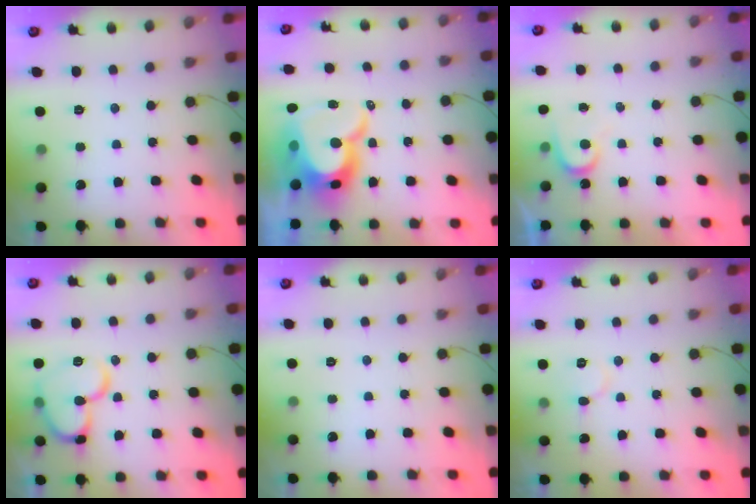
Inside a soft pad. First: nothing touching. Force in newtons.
{"total": 18.6, "press": 18.6, "slide": 1.3}
{"total": 5.1, "press": 5.0, "slide": 0.4}
{"total": 14.8, "press": 14.7, "slide": 1.5}
{"total": 0.0}
{"total": 5.4, "press": 5.4, "slide": 0.3}